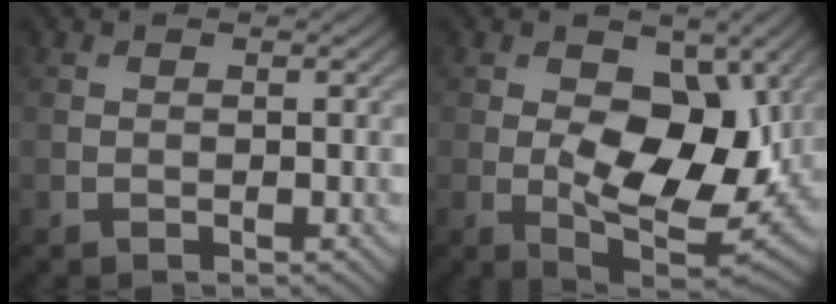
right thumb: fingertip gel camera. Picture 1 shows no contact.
{"total": 11.8, "force": [0.5, 6.7, 9.7], "torque": [-0.174, -0.014, 0.012]}